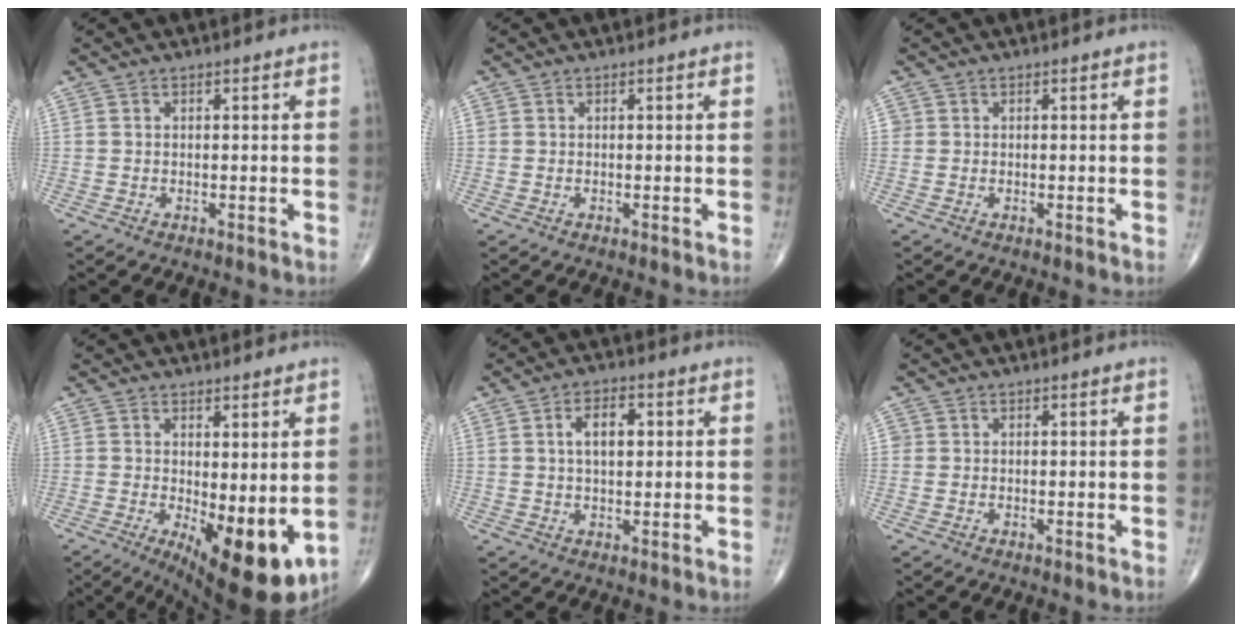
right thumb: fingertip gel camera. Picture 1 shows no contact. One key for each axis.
{"total": 0.0}
{"total": 0.9, "fx": 0.1, "fy": 0.9, "fz": 0.1, "tx": 0.007, "ty": 0.003, "tz": 0.001}
{"total": 12.6, "fx": -2.0, "fy": 4.7, "fz": 11.5, "tx": -0.160, "ty": -0.030, "tz": -0.014}
{"total": 5.9, "fx": 1.3, "fy": 3.2, "fz": 4.8, "tx": -0.072, "ty": 0.005, "tz": 0.019}
{"total": 0.9, "fx": 0.1, "fy": 0.9, "fz": 0.1, "tx": 0.006, "ty": 0.003, "tz": 0.000}